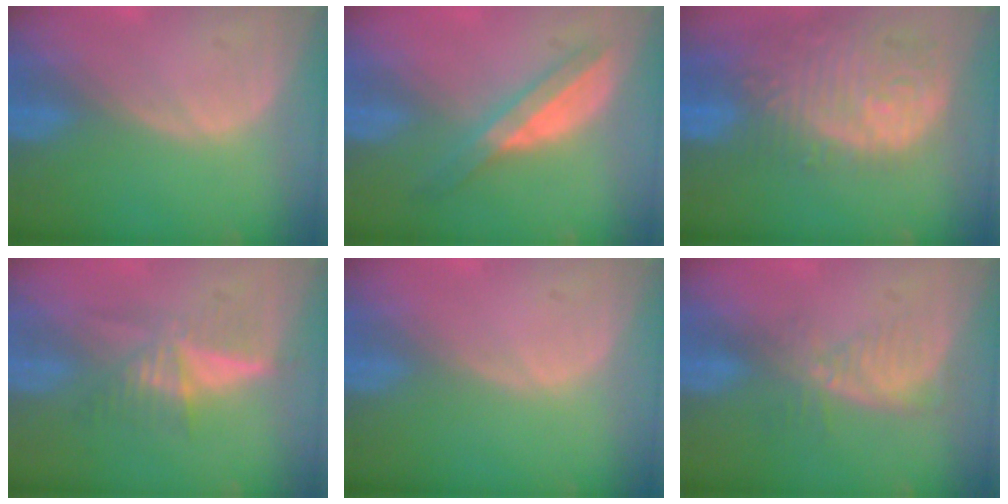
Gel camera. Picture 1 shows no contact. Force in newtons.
{"total": 6.0, "press": 5.2, "slide": 2.9}
{"total": 13.7, "press": 11.4, "slide": 7.6}
{"total": 5.2, "press": 4.8, "slide": 1.8}
{"total": 0.0}
{"total": 5.5, "press": 4.6, "slide": 3.0}